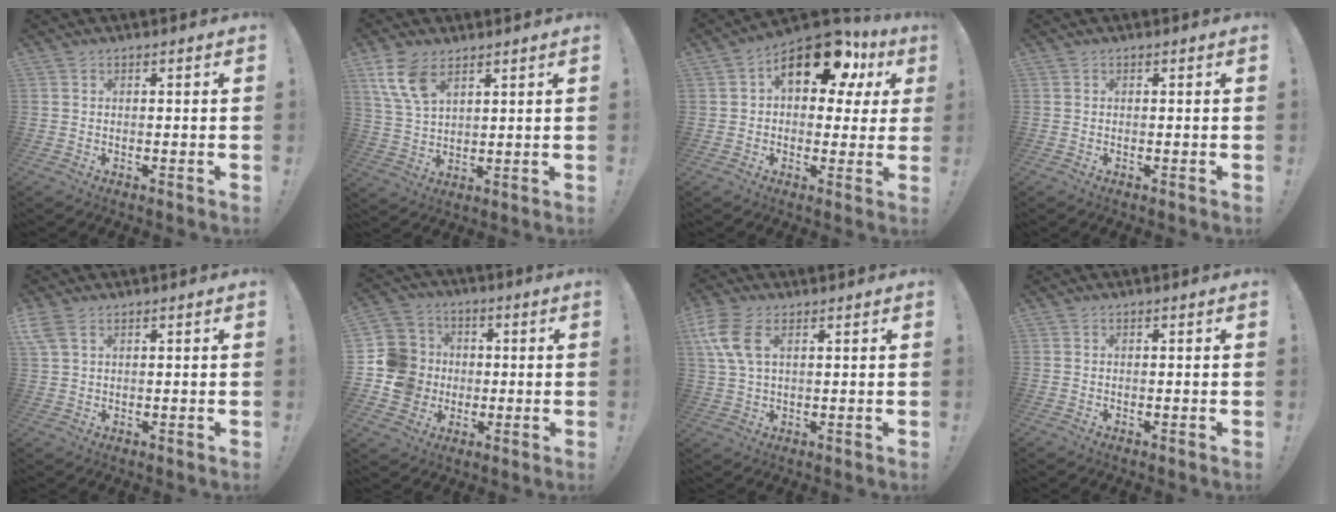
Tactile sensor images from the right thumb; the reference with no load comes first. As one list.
[{"total": 9.7, "force": [5.7, 5.1, 5.9], "torque": [-0.116, -0.020, 0.109]}, {"total": 15.8, "force": [6.9, 8.6, 11.3], "torque": [-0.155, -0.028, 0.117]}, {"total": 0.0}, {"total": 4.4, "force": [2.5, 2.1, 2.9], "torque": [-0.060, -0.002, 0.051]}, {"total": 13.4, "force": [-1.0, 12.5, 4.5], "torque": [-0.086, 0.017, -0.011]}, {"total": 9.1, "force": [3.6, 4.6, 6.9], "torque": [-0.149, -0.004, 0.070]}, {"total": 0.0}]